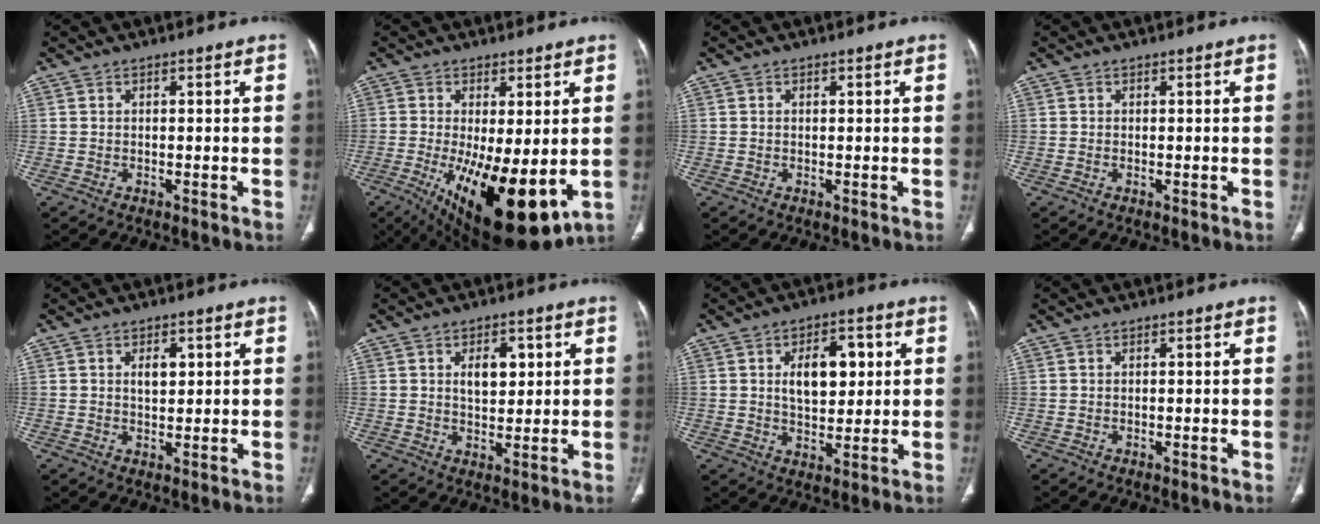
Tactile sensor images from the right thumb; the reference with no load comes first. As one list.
[{"total": 18.6, "force": [-3.9, 7.2, 16.7], "torque": [-0.255, -0.034, -0.035]}, {"total": 0.0}, {"total": 0.0}, {"total": 3.3, "force": [1.0, 2.0, 2.5], "torque": [-0.029, -0.004, 0.017]}, {"total": 5.8, "force": [1.7, 3.4, 4.3], "torque": [-0.048, -0.008, 0.029]}, {"total": 10.0, "force": [2.3, 5.8, 7.9], "torque": [-0.091, -0.001, 0.041]}, {"total": 0.0}]